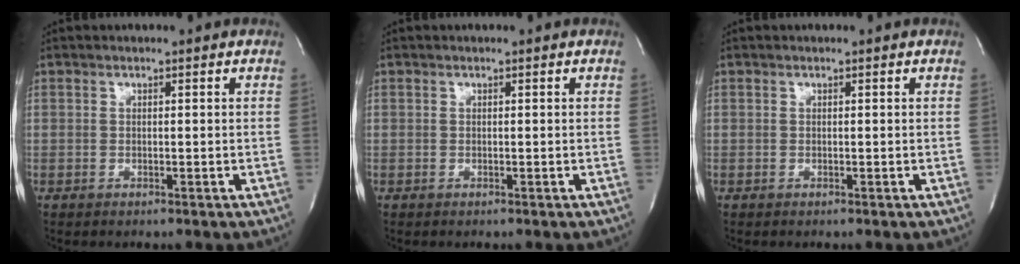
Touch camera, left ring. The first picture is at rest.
{"total": 0.0}
{"total": 0.0}